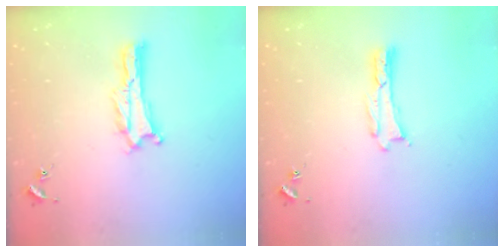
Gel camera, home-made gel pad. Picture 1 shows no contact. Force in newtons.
{"total": 0.0}